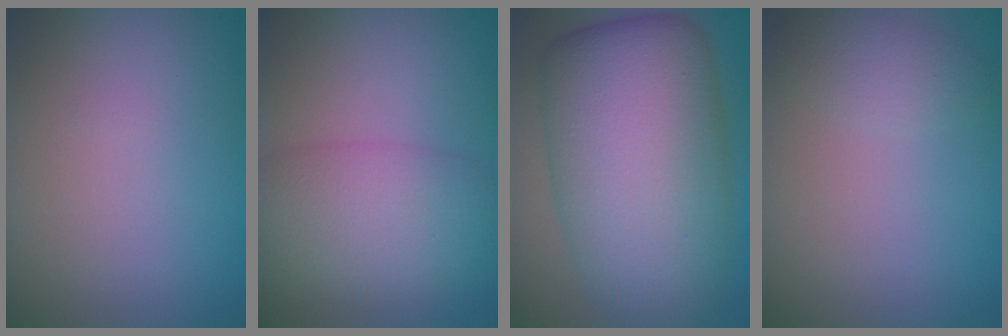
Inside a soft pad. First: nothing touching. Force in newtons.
{"total": 6.5, "press": 6.4, "slide": 0.2}
{"total": 13.8, "press": 13.8, "slide": 0.2}
{"total": 1.7, "press": 1.7, "slide": 0.1}